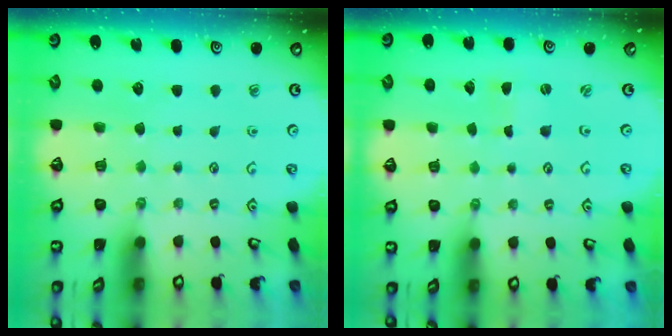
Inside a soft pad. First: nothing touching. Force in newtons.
{"total": 0.0}